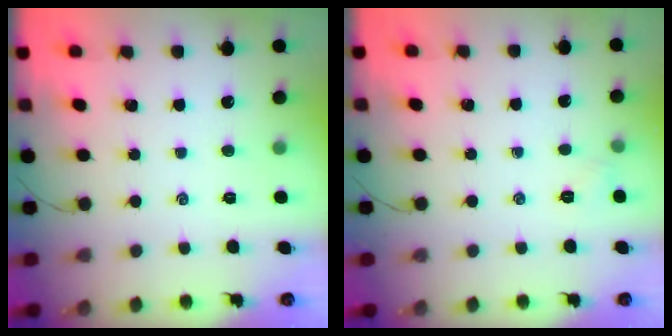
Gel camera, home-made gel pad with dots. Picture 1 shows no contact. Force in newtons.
{"total": 2.9, "press": 2.7, "slide": 1.0}